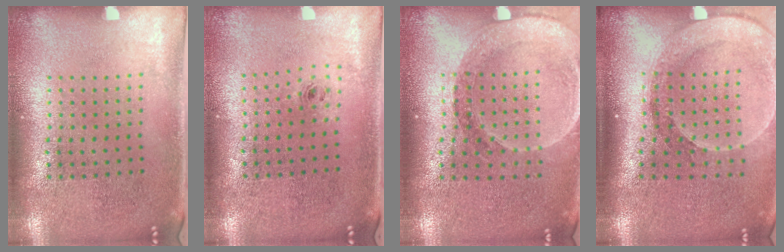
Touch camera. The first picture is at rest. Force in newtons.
{"total": 0.6, "press": 0.3, "slide": 0.6}
{"total": 1.5, "press": 1.5, "slide": 0.3}
{"total": 2.6, "press": 2.0, "slide": 1.7}